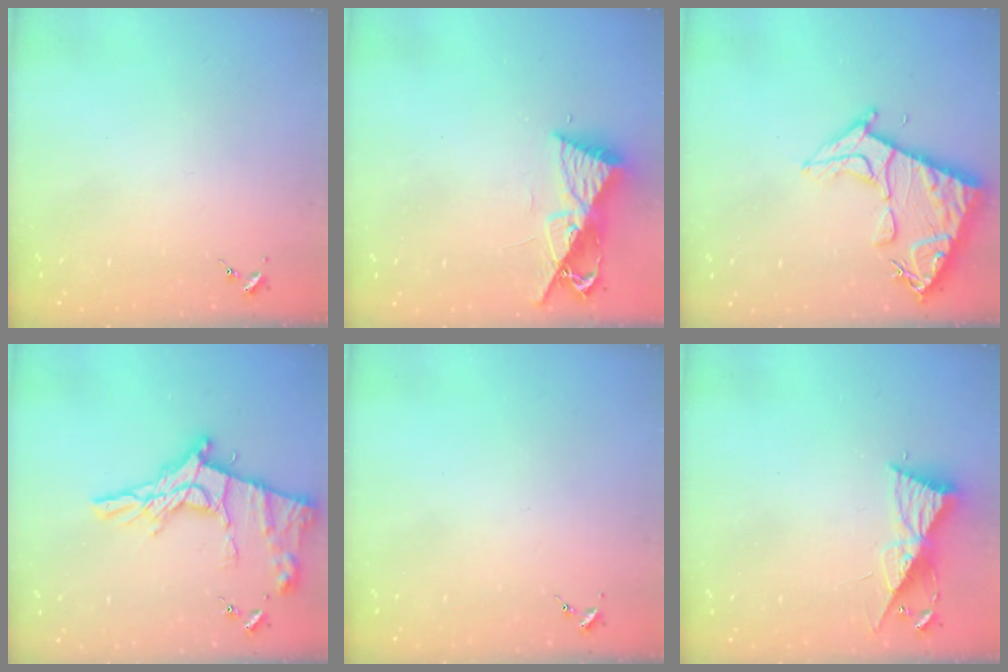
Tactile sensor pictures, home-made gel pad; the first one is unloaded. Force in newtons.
{"total": 9.2, "press": 9.1, "slide": 0.9}
{"total": 13.6, "press": 13.6, "slide": 1.3}
{"total": 19.8, "press": 19.7, "slide": 1.7}
{"total": 0.0}
{"total": 9.5, "press": 9.5, "slide": 0.5}